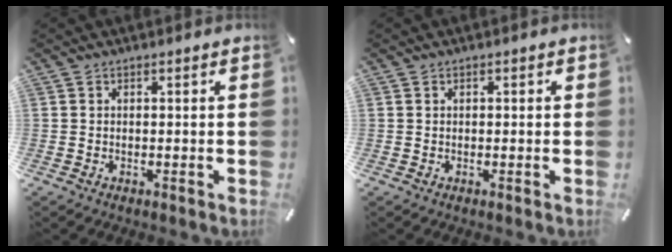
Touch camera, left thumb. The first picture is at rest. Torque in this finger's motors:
{"motor_torque": [-0.30, -0.19, -0.06, 0.03, -0.07]}